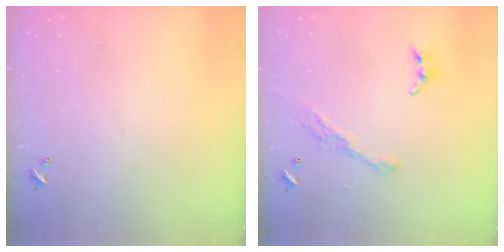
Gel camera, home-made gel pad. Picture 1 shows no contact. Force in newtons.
{"total": 10.4, "press": 10.3, "slide": 1.2}